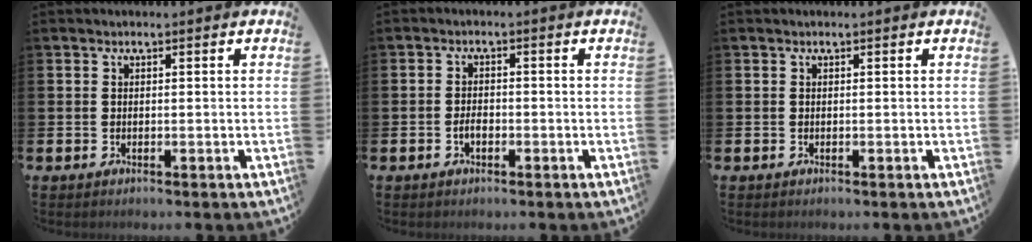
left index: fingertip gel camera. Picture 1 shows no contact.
{"total": 1.8, "force": [-0.6, 1.0, 1.3], "torque": [-0.018, 0.000, -0.015]}
{"total": 0.0}